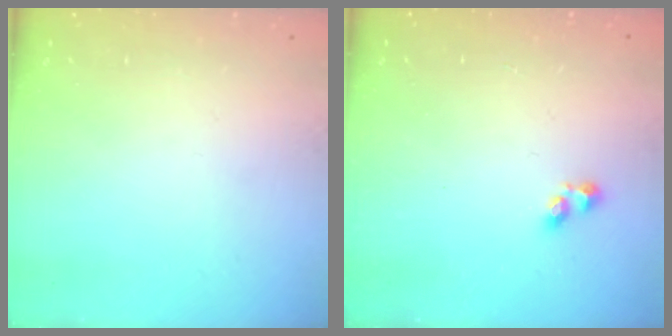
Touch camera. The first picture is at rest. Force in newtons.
{"total": 1.9, "press": 1.9, "slide": 0.3}